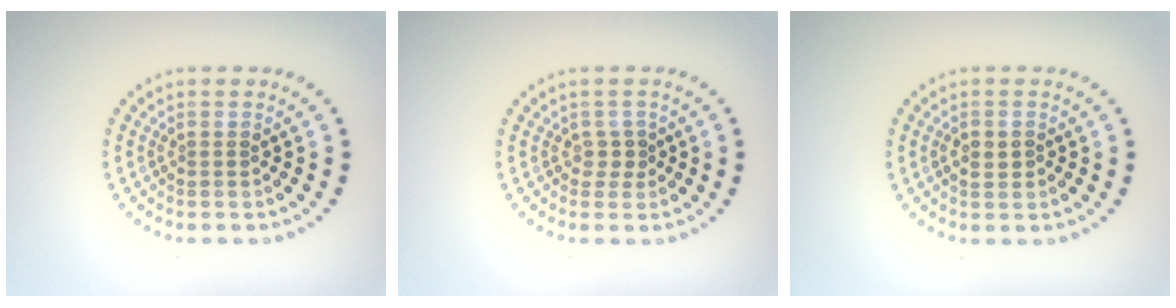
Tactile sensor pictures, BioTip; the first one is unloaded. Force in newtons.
{"total": 1.3, "press": 0.9, "slide": 0.8}
{"total": 1.6, "press": 1.5, "slide": 0.3}